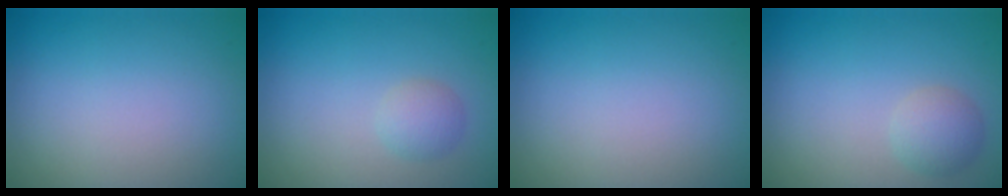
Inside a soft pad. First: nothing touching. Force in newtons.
{"total": 1.6, "press": 1.6, "slide": 0.0}
{"total": 0.0}
{"total": 2.1, "press": 2.1, "slide": 0.0}